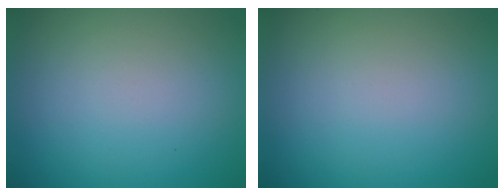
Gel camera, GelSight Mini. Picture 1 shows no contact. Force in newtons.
{"total": 0.0}